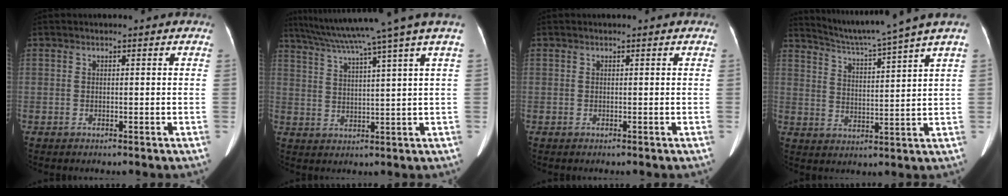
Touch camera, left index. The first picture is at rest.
{"total": 13.8, "force": [10.6, -2.9, 8.4], "torque": [-0.138, -0.003, 0.153]}
{"total": 0.0}
{"total": 10.5, "force": [9.1, -2.6, 4.4], "torque": [-0.081, -0.012, 0.148]}